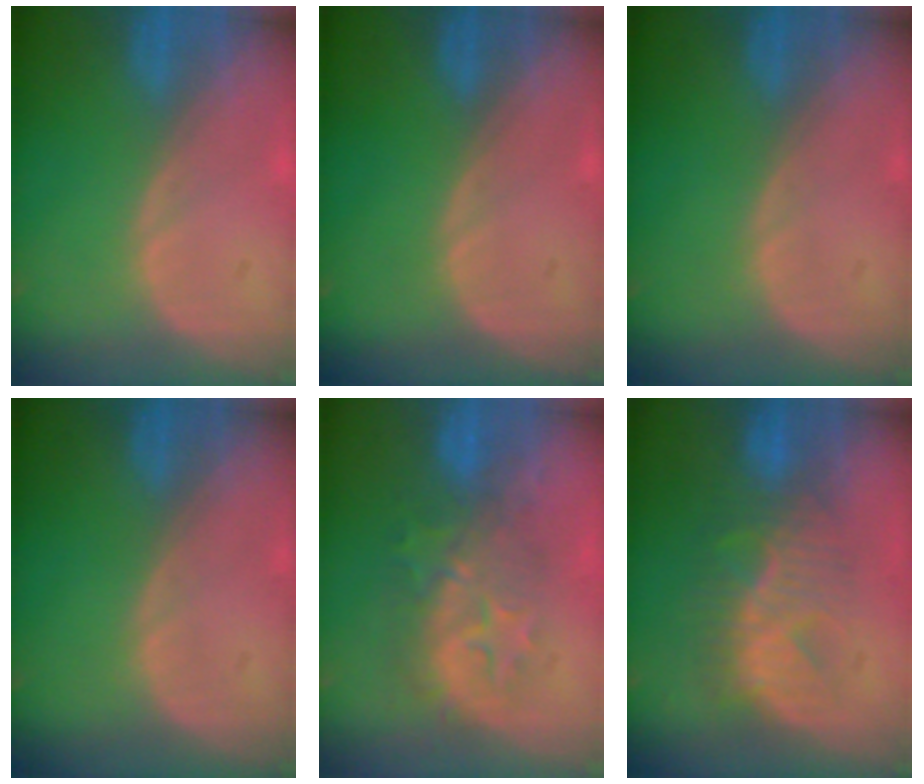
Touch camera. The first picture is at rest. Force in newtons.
{"total": 0.0}
{"total": 0.0}
{"total": 0.0}
{"total": 8.3, "press": 8.2, "slide": 1.1}
{"total": 8.0, "press": 7.9, "slide": 1.3}